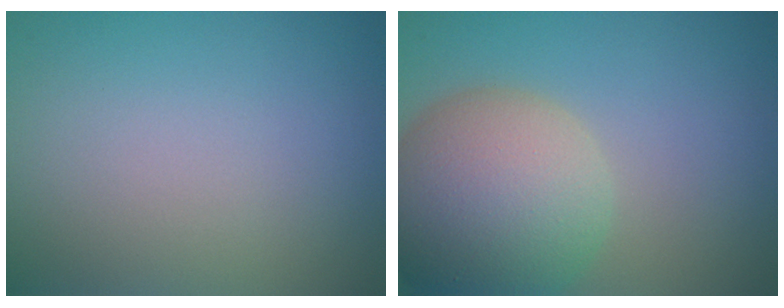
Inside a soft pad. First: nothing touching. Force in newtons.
{"total": 10.6, "press": 10.5, "slide": 0.8}